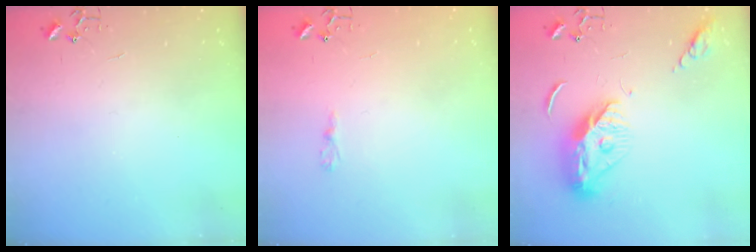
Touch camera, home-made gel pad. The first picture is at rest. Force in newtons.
{"total": 3.6, "press": 3.6, "slide": 0.4}
{"total": 13.1, "press": 13.0, "slide": 1.3}